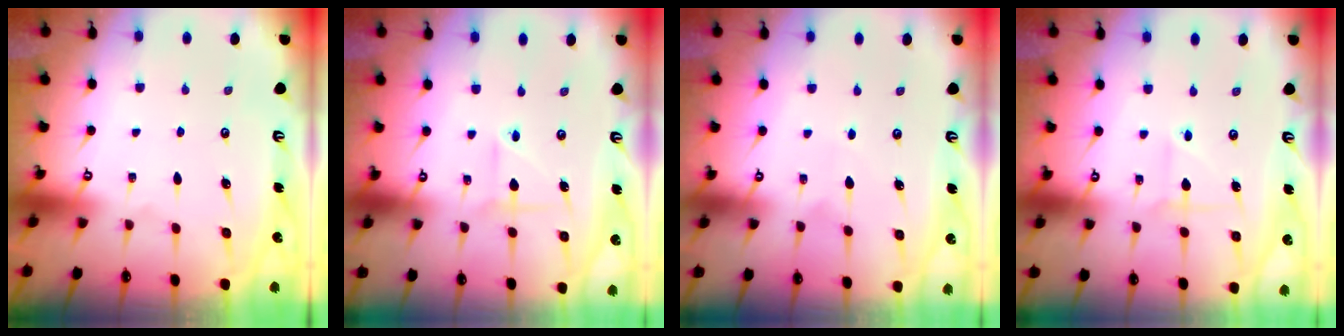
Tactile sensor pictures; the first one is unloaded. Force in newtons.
{"total": 2.1, "press": 2.0, "slide": 0.5}
{"total": 3.8, "press": 3.8, "slide": 0.1}
{"total": 2.7, "press": 2.7, "slide": 0.1}